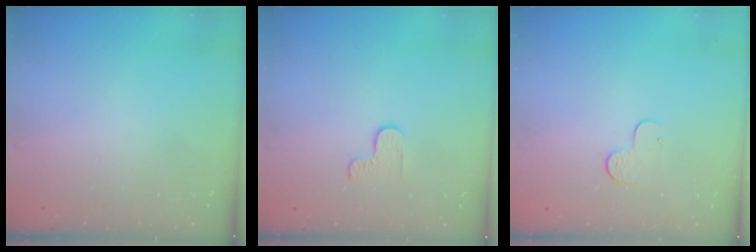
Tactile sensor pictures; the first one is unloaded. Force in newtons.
{"total": 2.7, "press": 2.6, "slide": 0.4}
{"total": 4.3, "press": 4.2, "slide": 0.4}